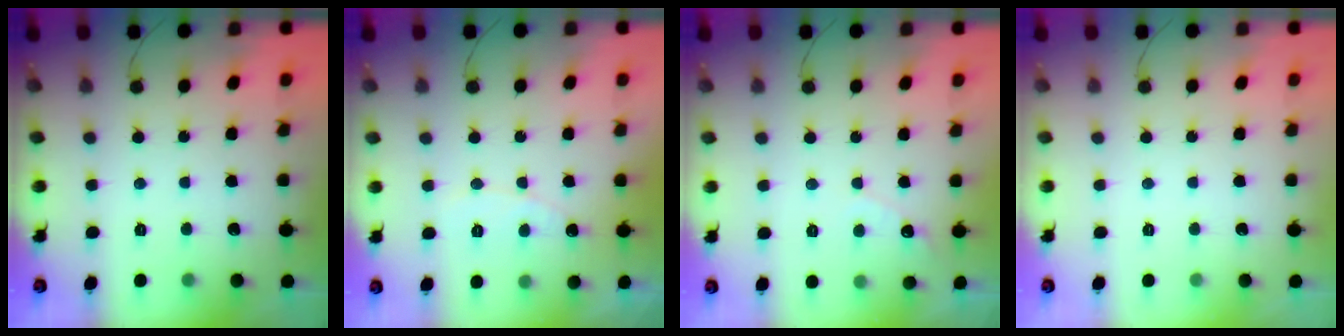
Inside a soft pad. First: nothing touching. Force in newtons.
{"total": 5.3, "press": 5.3, "slide": 0.5}
{"total": 3.2, "press": 3.2, "slide": 0.3}
{"total": 0.0}